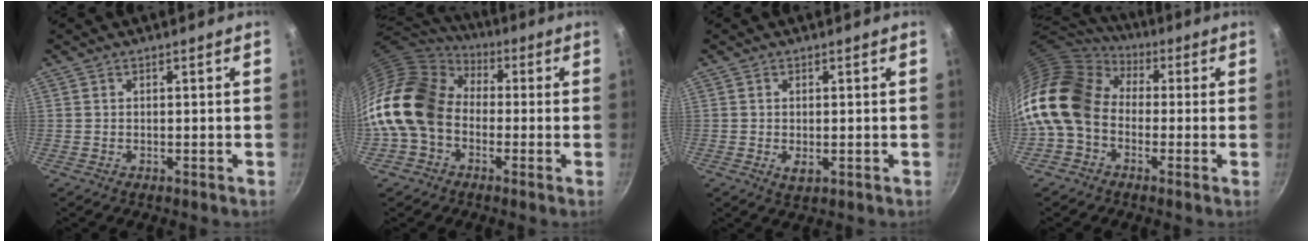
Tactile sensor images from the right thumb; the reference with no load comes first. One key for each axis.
{"total": 18.3, "fx": -1.3, "fy": 13.8, "fz": 12.0, "tx": -0.217, "ty": 0.042, "tz": -0.043}
{"total": 2.2, "fx": -0.4, "fy": 1.1, "fz": 1.9, "tx": -0.033, "ty": -0.007, "tz": -0.003}
{"total": 16.5, "fx": -0.2, "fy": 12.5, "fz": 10.9, "tx": -0.199, "ty": 0.033, "tz": -0.025}